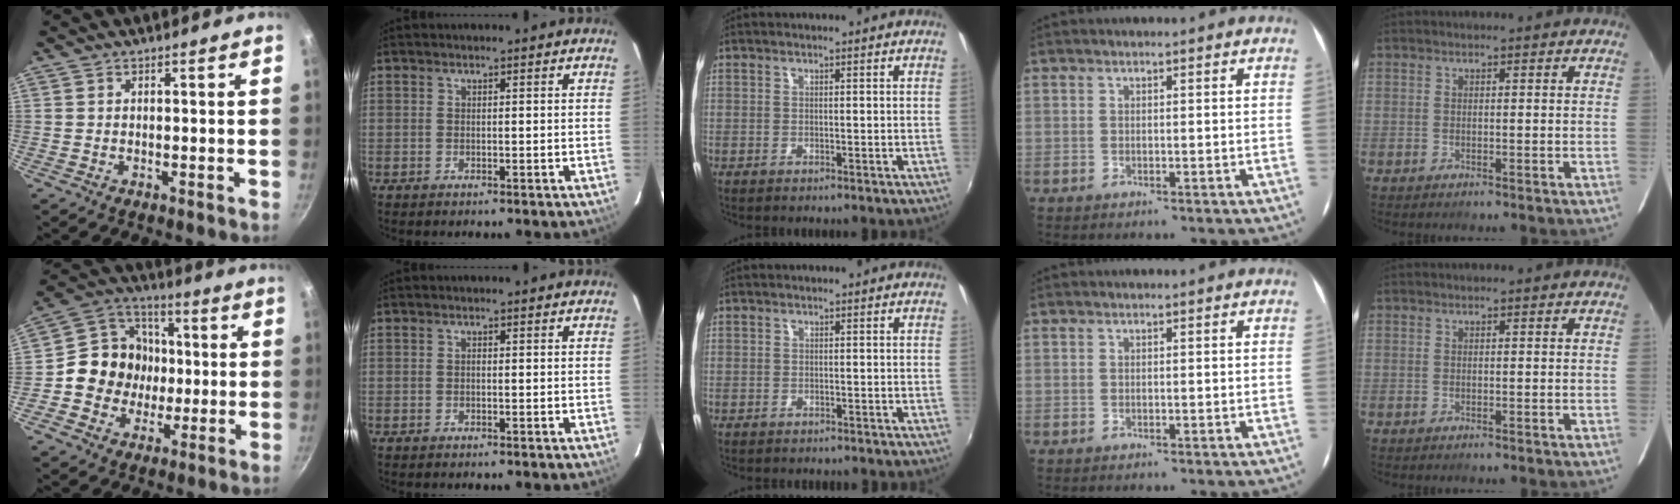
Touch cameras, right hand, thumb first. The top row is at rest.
{"thumb": {"total": 13.3, "force": [-1.0, 12.2, 5.3], "torque": [-0.053, 0.027, -0.033]}, "middle": {"total": 1.2, "force": [-1.0, 0.7, 0.1], "torque": [-0.007, 0.002, -0.013]}}